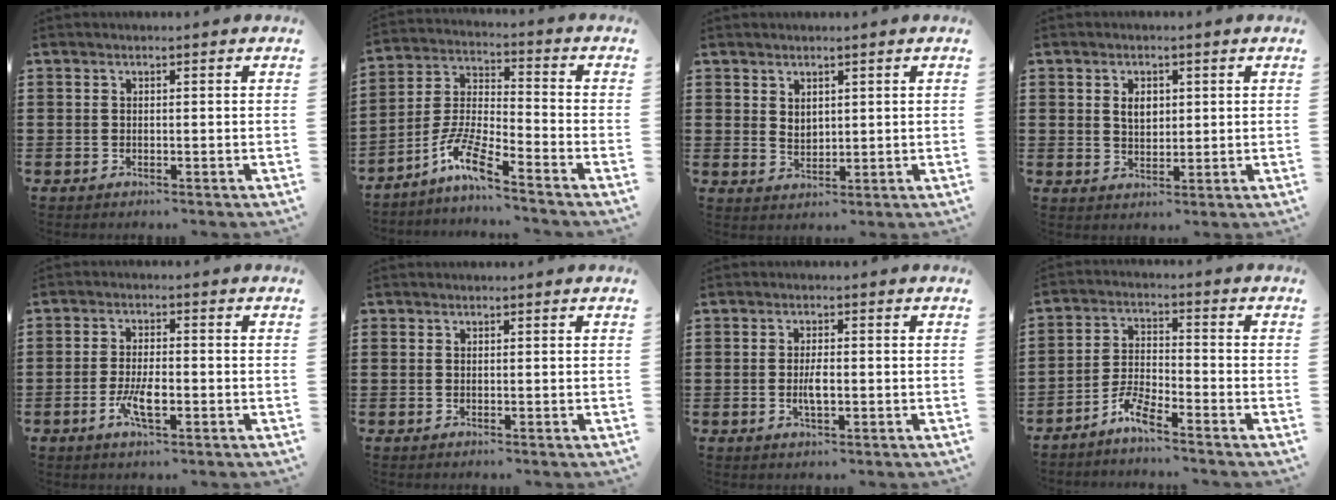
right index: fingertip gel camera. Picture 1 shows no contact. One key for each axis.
{"total": 8.0, "fx": -5.7, "fy": 1.2, "fz": 5.5, "tx": -0.131, "ty": -0.010, "tz": -0.115}
{"total": 2.1, "fx": 1.7, "fy": 1.2, "fz": 0.6, "tx": -0.015, "ty": 0.003, "tz": 0.032}
{"total": 2.9, "fx": 0.8, "fy": 1.9, "fz": 2.1, "tx": -0.039, "ty": 0.005, "tz": 0.011}
{"total": 4.7, "fx": -1.6, "fy": 1.8, "fz": 4.1, "tx": -0.083, "ty": 0.000, "tz": -0.029}
{"total": 0.0}
{"total": 3.1, "fx": -0.5, "fy": 1.0, "fz": 2.9, "tx": -0.060, "ty": -0.003, "tz": -0.011}
{"total": 4.5, "fx": -3.9, "fy": 0.6, "fz": 2.2, "tx": -0.064, "ty": -0.001, "tz": -0.082}